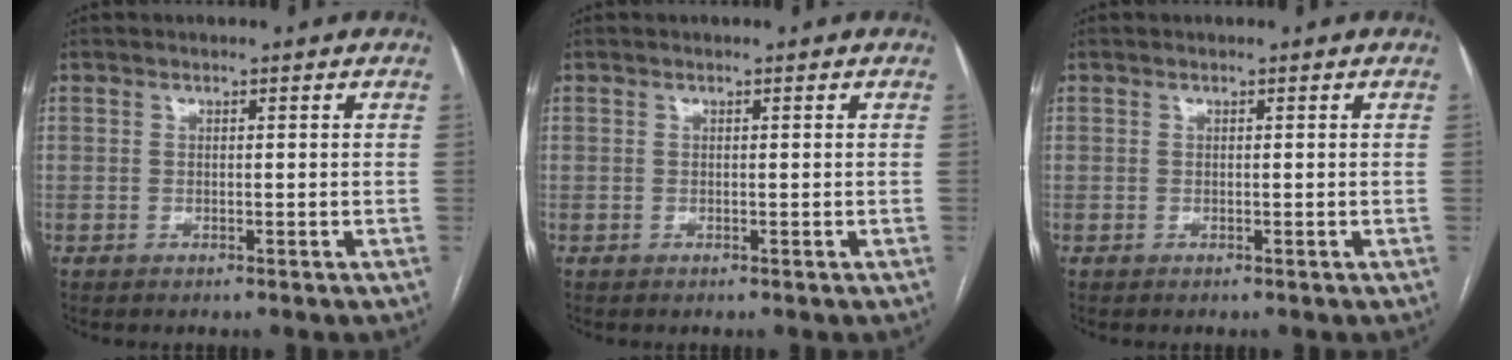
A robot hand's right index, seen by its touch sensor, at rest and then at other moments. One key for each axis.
{"total": 0.0}
{"total": 0.0}